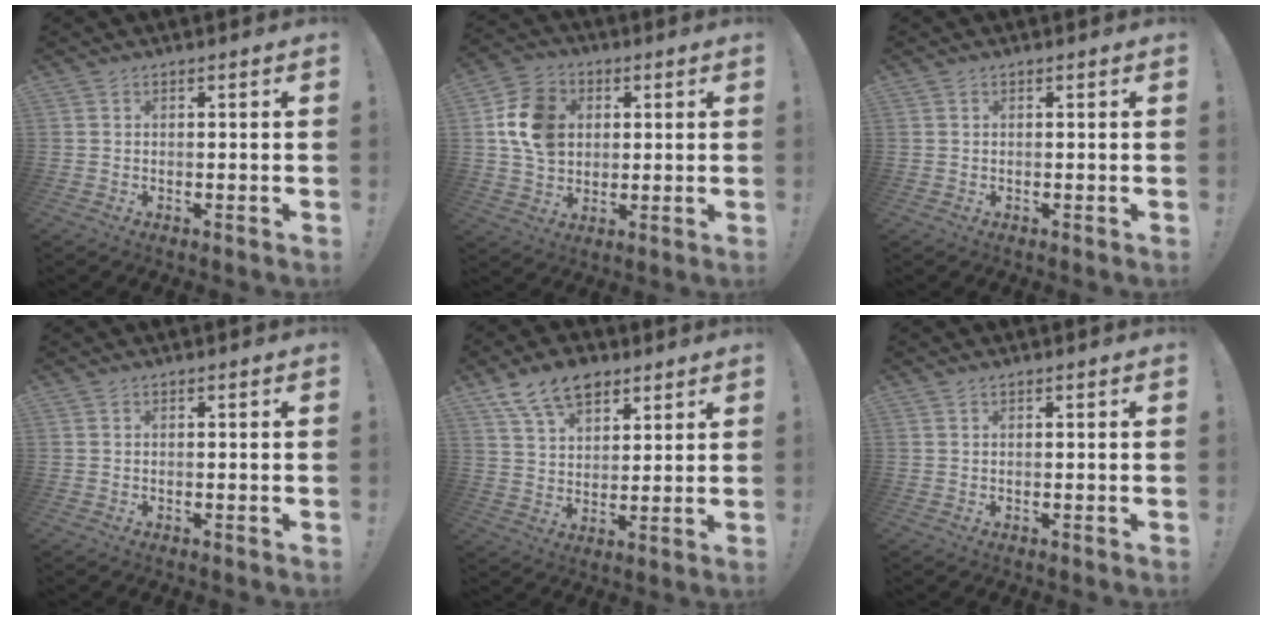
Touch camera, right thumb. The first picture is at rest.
{"total": 13.9, "force": [3.0, 11.2, 7.6], "torque": [-0.120, 0.001, 0.062]}
{"total": 0.7, "force": [0.3, 0.6, -0.1], "torque": [0.011, -0.002, 0.003]}
{"total": 0.0}
{"total": 12.5, "force": [7.9, 7.4, 6.2], "torque": [-0.108, -0.031, 0.151]}
{"total": 0.0}